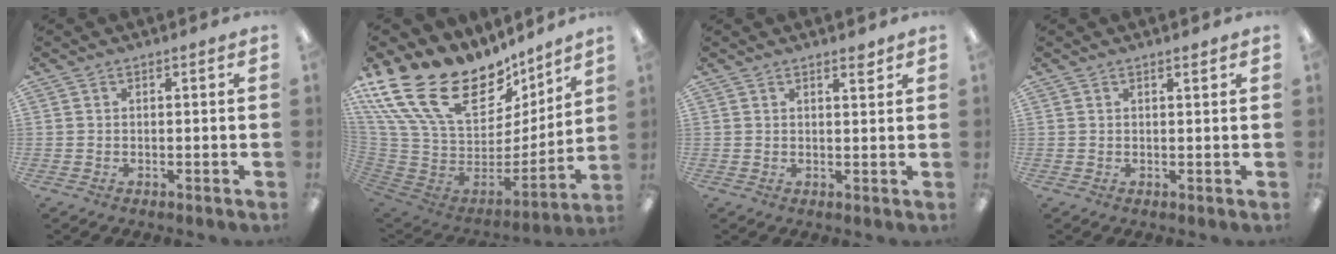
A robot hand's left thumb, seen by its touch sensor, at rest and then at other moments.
{"total": 27.4, "force": [16.6, 15.4, 15.4], "torque": [-0.296, -0.115, 0.329]}
{"total": 2.2, "force": [1.9, 0.4, 1.1], "torque": [-0.008, -0.008, 0.030]}
{"total": 1.0, "force": [0.8, 0.1, 0.6], "torque": [-0.012, -0.001, 0.015]}